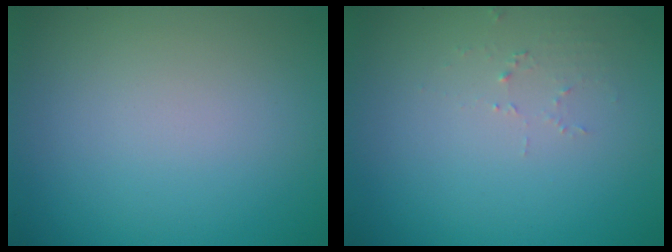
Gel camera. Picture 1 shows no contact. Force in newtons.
{"total": 1.1, "press": 1.1, "slide": 0.1}